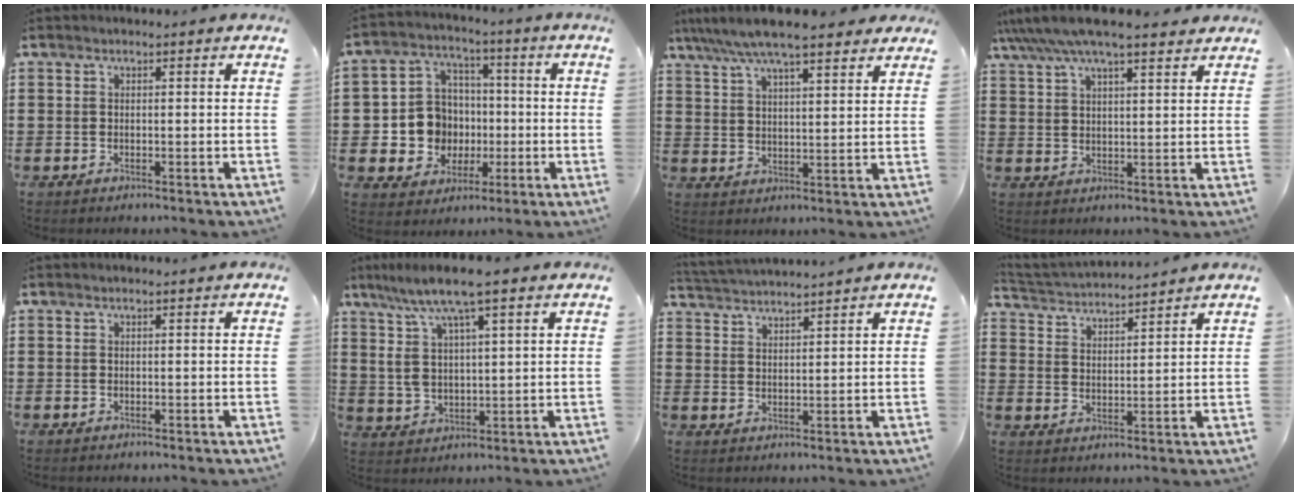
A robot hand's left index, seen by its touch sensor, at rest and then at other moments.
{"total": 9.1, "force": [-0.4, 8.7, 2.5], "torque": [-0.085, 0.012, 0.004]}
{"total": 7.7, "force": [6.7, 1.1, 3.8], "torque": [-0.094, -0.018, 0.120]}
{"total": 6.9, "force": [5.8, 1.1, 3.6], "torque": [-0.087, -0.010, 0.103]}
{"total": 0.0}
{"total": 9.3, "force": [5.6, 2.0, 7.1], "torque": [-0.148, -0.008, 0.096]}
{"total": 2.5, "force": [2.5, -0.3, -0.1], "torque": [-0.008, -0.009, 0.046]}
{"total": 3.1, "force": [3.1, -0.1, -0.2], "torque": [-0.013, -0.018, 0.053]}